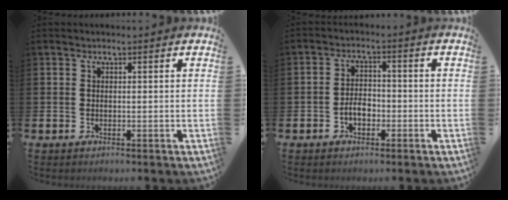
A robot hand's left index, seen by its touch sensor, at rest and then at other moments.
{"total": 3.0, "force": [-1.2, 1.9, 2.0], "torque": [-0.030, 0.002, -0.027]}